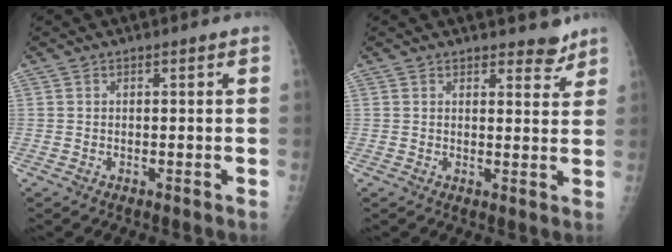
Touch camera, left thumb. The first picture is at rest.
{"total": 3.8, "force": [3.2, 1.5, 1.2], "torque": [0.005, -0.024, 0.040]}